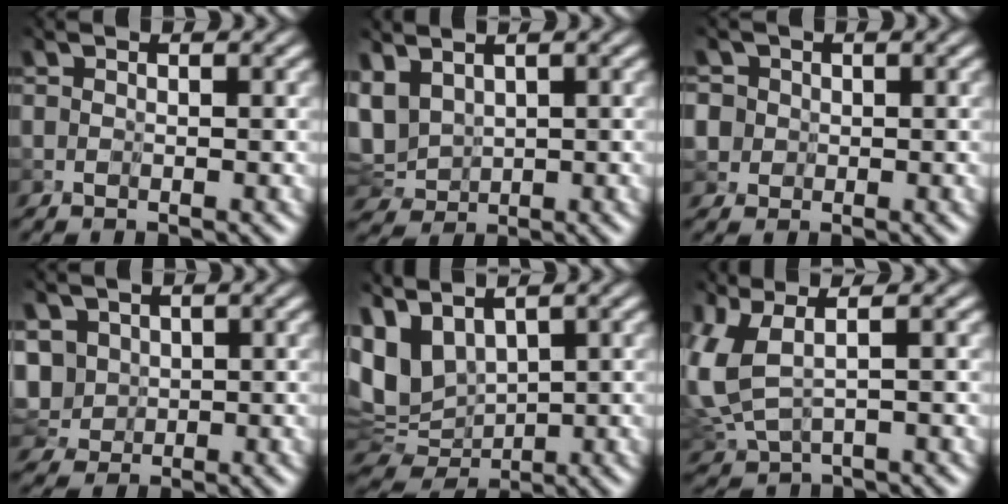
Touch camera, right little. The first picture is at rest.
{"total": 5.3, "force": [1.1, 3.4, 3.9], "torque": [-0.105, -0.009, 0.034]}
{"total": 4.2, "force": [0.2, 4.0, 1.0], "torque": [-0.025, 0.022, -0.030]}
{"total": 5.5, "force": [0.2, 4.6, 3.1], "torque": [-0.074, 0.005, -0.006]}
{"total": 6.3, "force": [1.9, 3.7, 4.7], "torque": [-0.114, -0.009, 0.050]}
{"total": 3.8, "force": [0.4, 1.1, 3.6], "torque": [-0.123, -0.003, 0.014]}